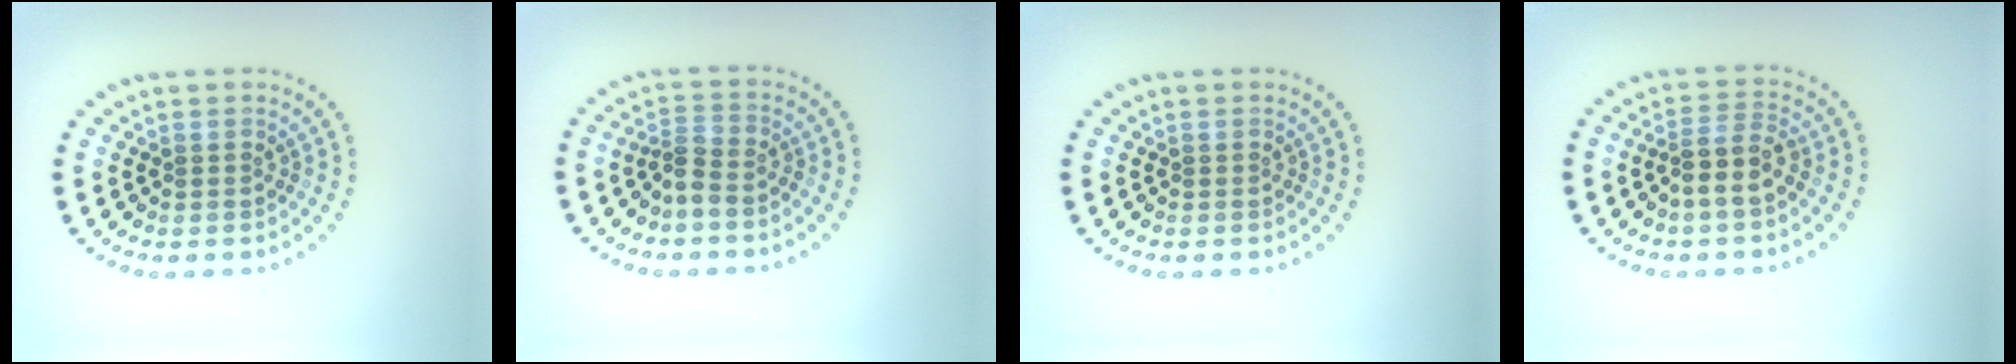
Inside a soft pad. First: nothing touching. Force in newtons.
{"total": 2.0, "press": 1.5, "slide": 1.3}
{"total": 0.0}
{"total": 2.7, "press": 2.3, "slide": 1.4}